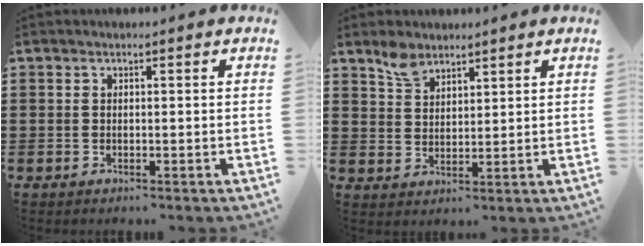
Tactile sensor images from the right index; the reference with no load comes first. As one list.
[{"total": 4.0, "force": [3.1, 2.1, 1.3], "torque": [-0.035, 0.005, 0.060]}]